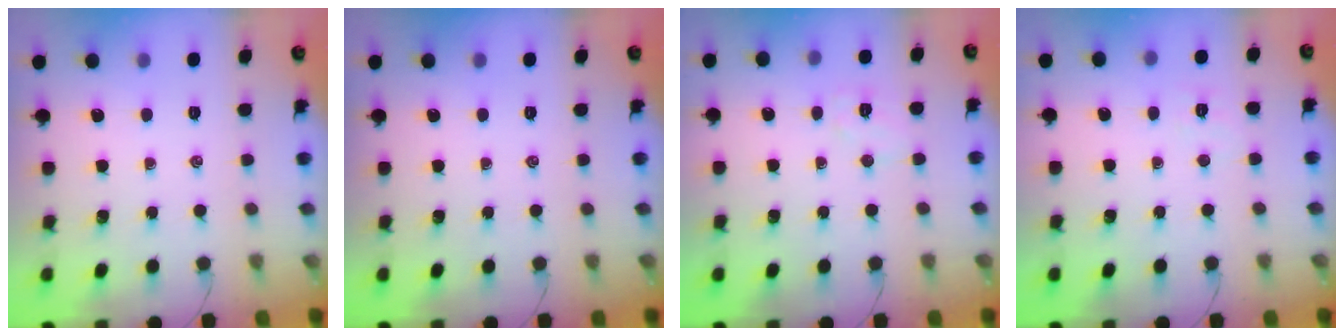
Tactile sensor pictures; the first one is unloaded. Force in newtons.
{"total": 0.0}
{"total": 5.4, "press": 5.3, "slide": 1.0}
{"total": 4.4, "press": 4.2, "slide": 1.1}